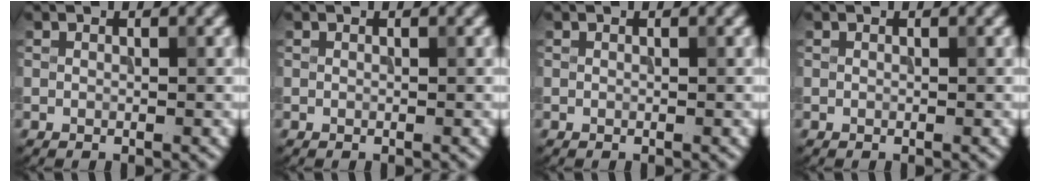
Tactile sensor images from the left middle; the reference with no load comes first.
{"total": 0.0}
{"total": 0.0}
{"total": 0.0}